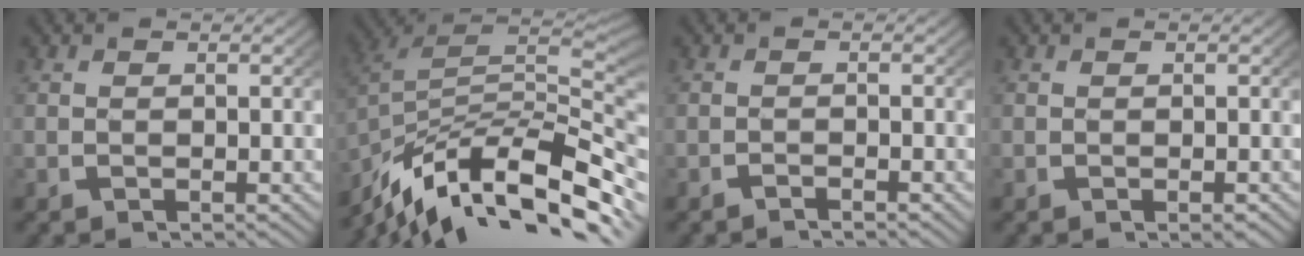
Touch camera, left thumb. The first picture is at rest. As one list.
[{"total": 17.5, "force": [-7.1, 10.2, 12.2], "torque": [-0.217, -0.040, -0.089]}, {"total": 0.9, "force": [-0.9, 0.1, 0.2], "torque": [-0.002, -0.001, -0.018]}, {"total": 0.6, "force": [-0.2, 0.2, 0.5], "torque": [-0.007, 0.001, -0.003]}]